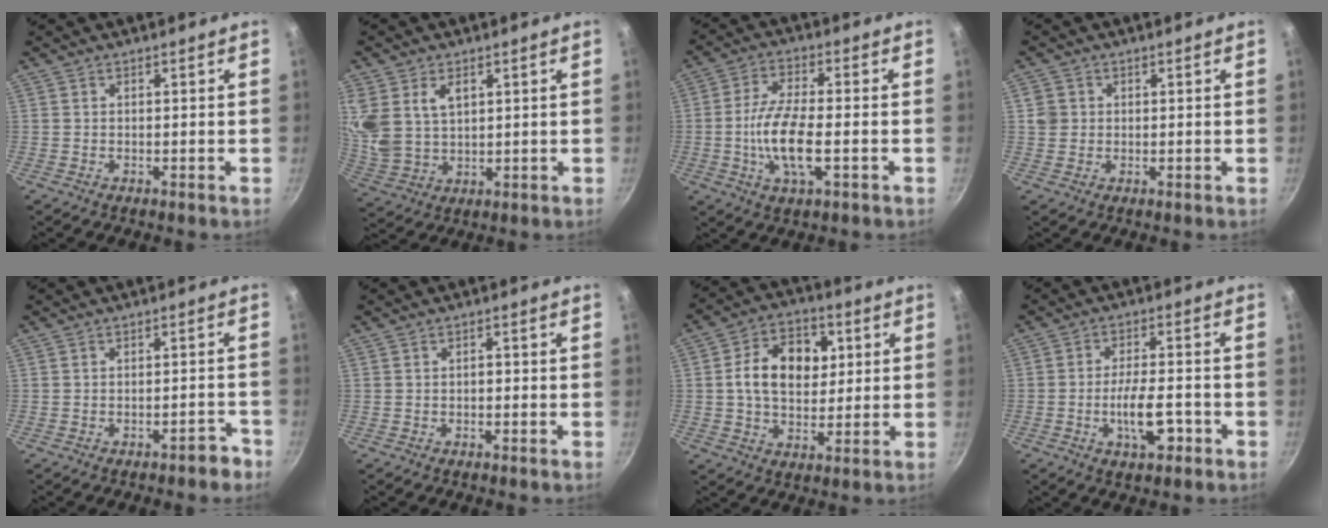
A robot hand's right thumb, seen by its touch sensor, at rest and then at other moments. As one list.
[{"total": 11.9, "force": [3.8, 7.8, 8.1], "torque": [-0.177, -0.005, 0.090]}, {"total": 10.9, "force": [-2.0, 4.1, 10.0], "torque": [-0.203, 0.010, -0.038]}, {"total": 2.8, "force": [0.5, 2.6, 0.8], "torque": [0.000, 0.001, 0.009]}, {"total": 2.9, "force": [-2.3, 1.0, 1.4], "torque": [-0.011, 0.029, -0.029]}, {"total": 1.2, "force": [-0.3, 0.8, 0.8], "torque": [-0.002, 0.004, -0.007]}, {"total": 13.4, "force": [2.3, 9.2, 9.5], "torque": [-0.128, 0.007, 0.033]}, {"total": 7.7, "force": [-2.7, 3.1, 6.5], "torque": [-0.107, 0.015, -0.045]}]